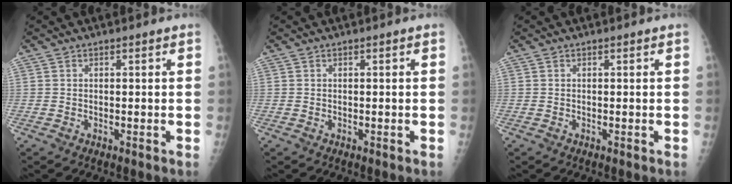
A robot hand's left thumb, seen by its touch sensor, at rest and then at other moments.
{"total": 0.0}
{"total": 0.0}